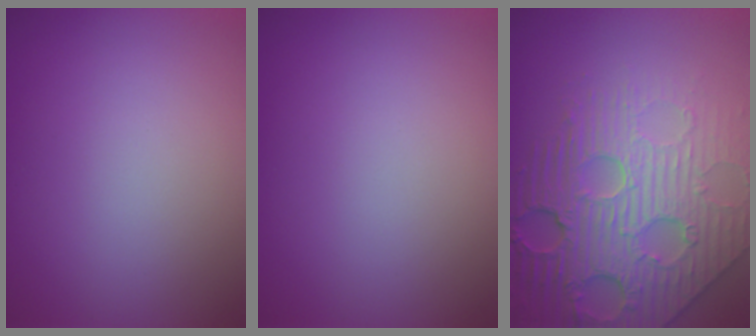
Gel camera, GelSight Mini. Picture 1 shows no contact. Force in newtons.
{"total": 0.0}
{"total": 8.6, "press": 6.0, "slide": 6.1}